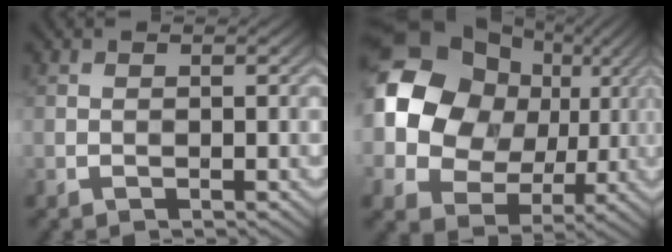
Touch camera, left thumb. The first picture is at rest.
{"total": 15.0, "force": [2.8, 12.6, 7.6], "torque": [-0.201, 0.021, 0.050]}